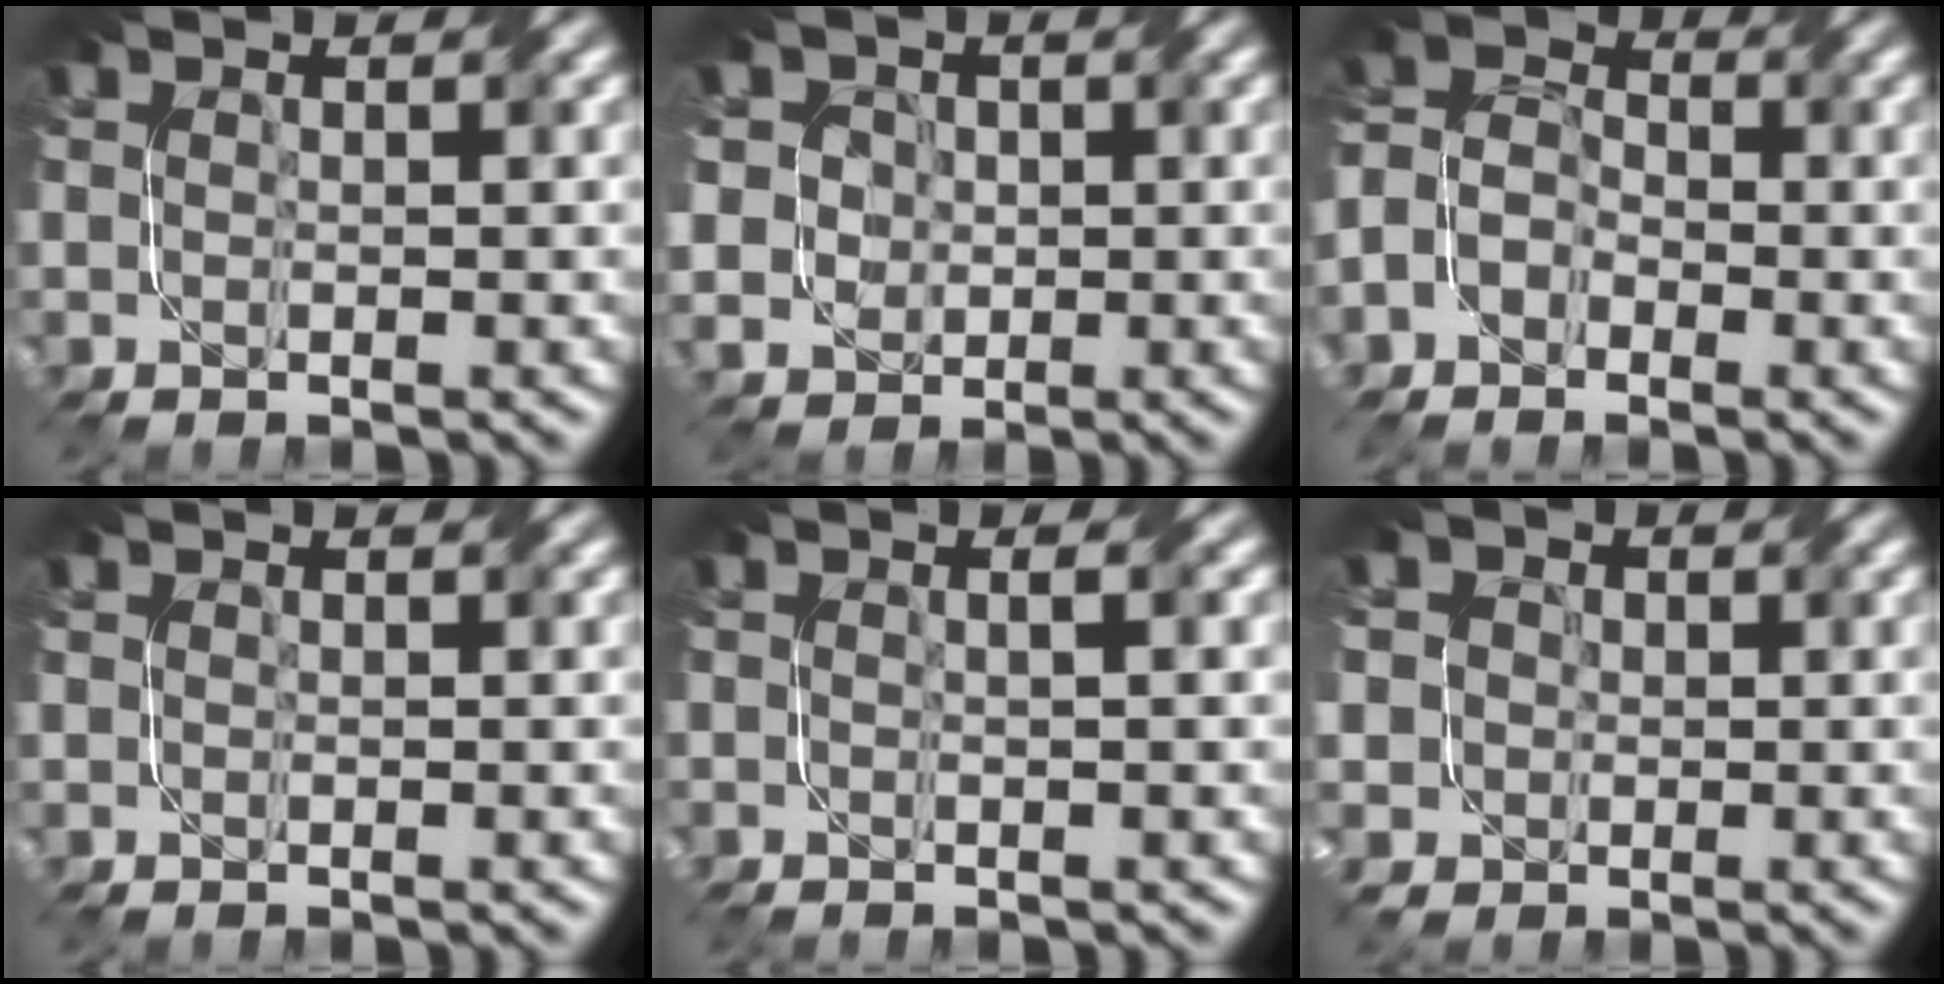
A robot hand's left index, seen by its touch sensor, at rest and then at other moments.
{"total": 6.1, "force": [1.9, 5.4, 2.2], "torque": [-0.054, 0.023, 0.022]}
{"total": 4.6, "force": [-1.8, 3.7, 2.0], "torque": [-0.027, 0.007, -0.040]}
{"total": 0.0}
{"total": 1.3, "force": [0.0, 0.4, 1.2], "torque": [-0.013, -0.005, -0.007]}
{"total": 6.2, "force": [1.7, 5.5, 2.3], "torque": [-0.052, 0.028, 0.004]}